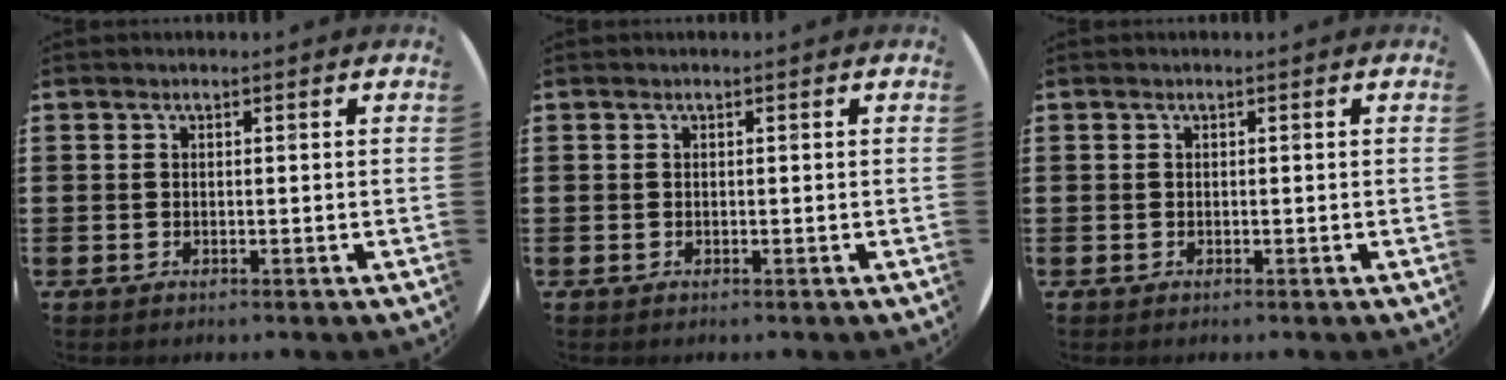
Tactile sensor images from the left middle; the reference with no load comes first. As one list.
[{"total": 0.0}, {"total": 0.0}]